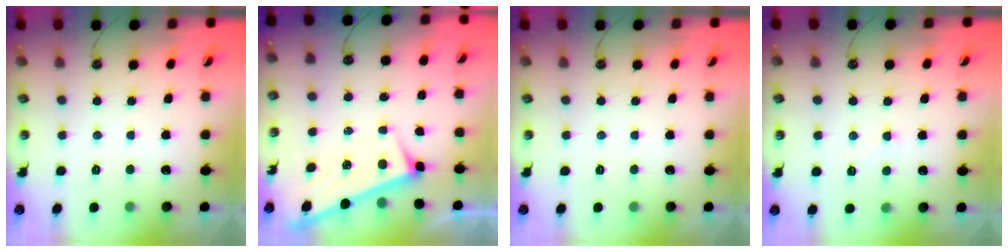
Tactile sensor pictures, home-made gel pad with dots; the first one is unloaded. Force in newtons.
{"total": 3.0, "press": 3.0, "slide": 0.2}
{"total": 0.0}
{"total": 4.1, "press": 4.0, "slide": 0.8}